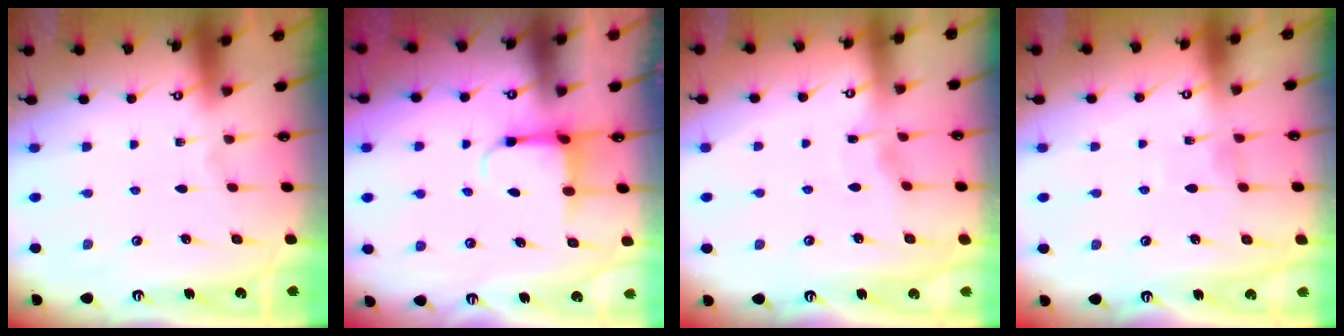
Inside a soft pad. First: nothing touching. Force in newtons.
{"total": 3.8, "press": 3.6, "slide": 1.2}
{"total": 2.7, "press": 2.7, "slide": 0.3}
{"total": 8.8, "press": 8.7, "slide": 0.7}